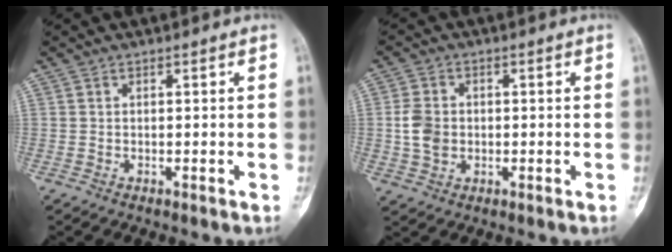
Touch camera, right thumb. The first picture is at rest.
{"total": 5.5, "force": [-0.1, 4.3, 3.4], "torque": [-0.057, 0.004, -0.002]}